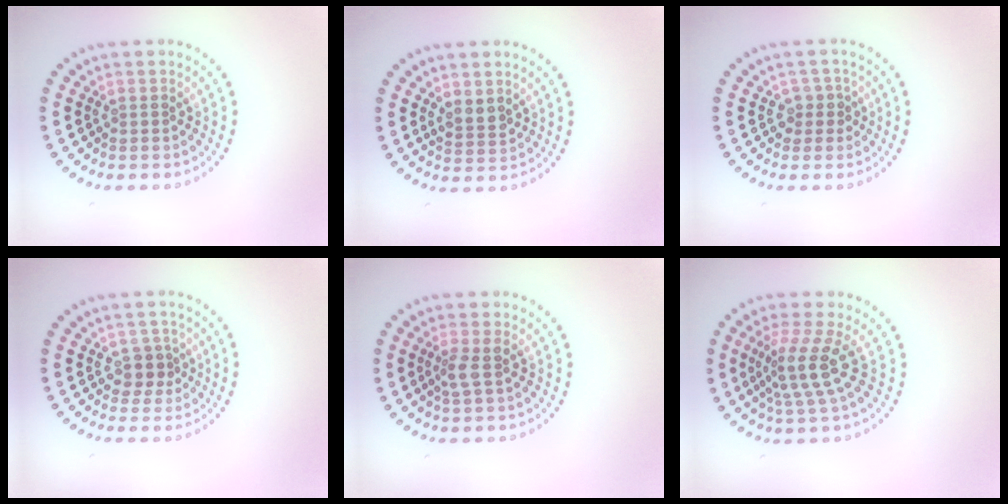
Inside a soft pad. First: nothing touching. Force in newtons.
{"total": 1.7, "press": 1.5, "slide": 0.9}
{"total": 1.6, "press": 1.2, "slide": 1.1}
{"total": 1.8, "press": 1.4, "slide": 1.1}
{"total": 1.8, "press": 1.6, "slide": 0.8}
{"total": 3.8, "press": 2.9, "slide": 2.4}